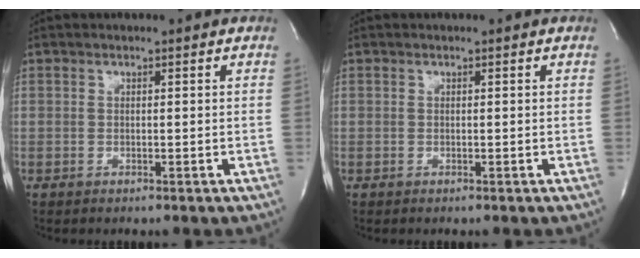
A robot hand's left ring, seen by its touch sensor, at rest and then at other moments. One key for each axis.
{"total": 0.0}